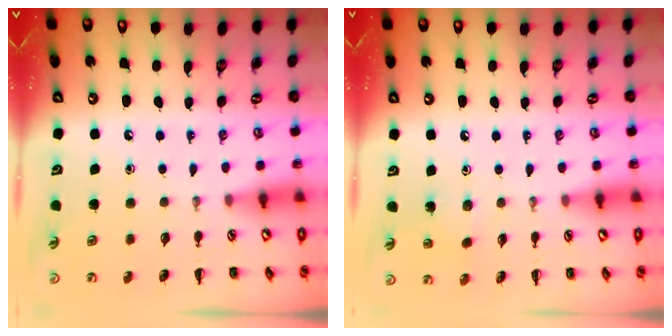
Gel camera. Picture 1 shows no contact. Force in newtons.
{"total": 6.1, "press": 5.9, "slide": 1.8}